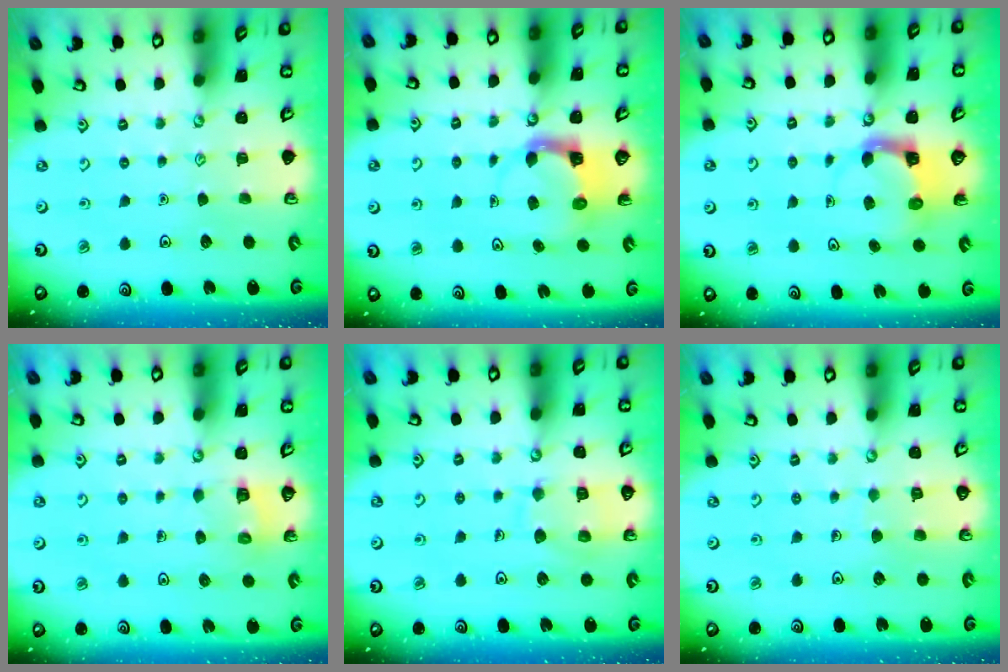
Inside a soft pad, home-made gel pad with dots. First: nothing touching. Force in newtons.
{"total": 3.9, "press": 3.9, "slide": 0.4}
{"total": 3.9, "press": 3.9, "slide": 0.4}
{"total": 3.2, "press": 3.2, "slide": 0.2}
{"total": 10.5, "press": 10.5, "slide": 1.0}
{"total": 5.1, "press": 5.1, "slide": 0.4}